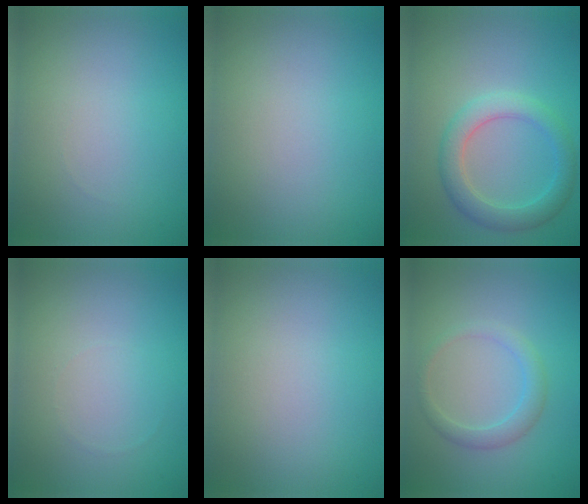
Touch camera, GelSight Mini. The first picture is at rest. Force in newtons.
{"total": 0.0}
{"total": 3.6, "press": 3.6, "slide": 0.2}
{"total": 0.0}
{"total": 0.0}
{"total": 2.0, "press": 2.0, "slide": 0.1}